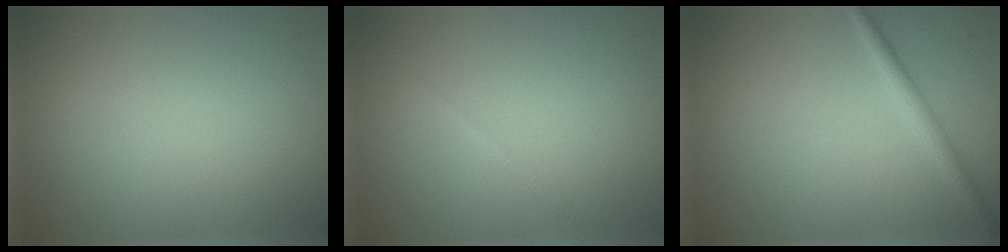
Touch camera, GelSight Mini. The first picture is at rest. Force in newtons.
{"total": 0.6, "press": 0.6, "slide": 0.0}
{"total": 1.6, "press": 1.6, "slide": 0.1}